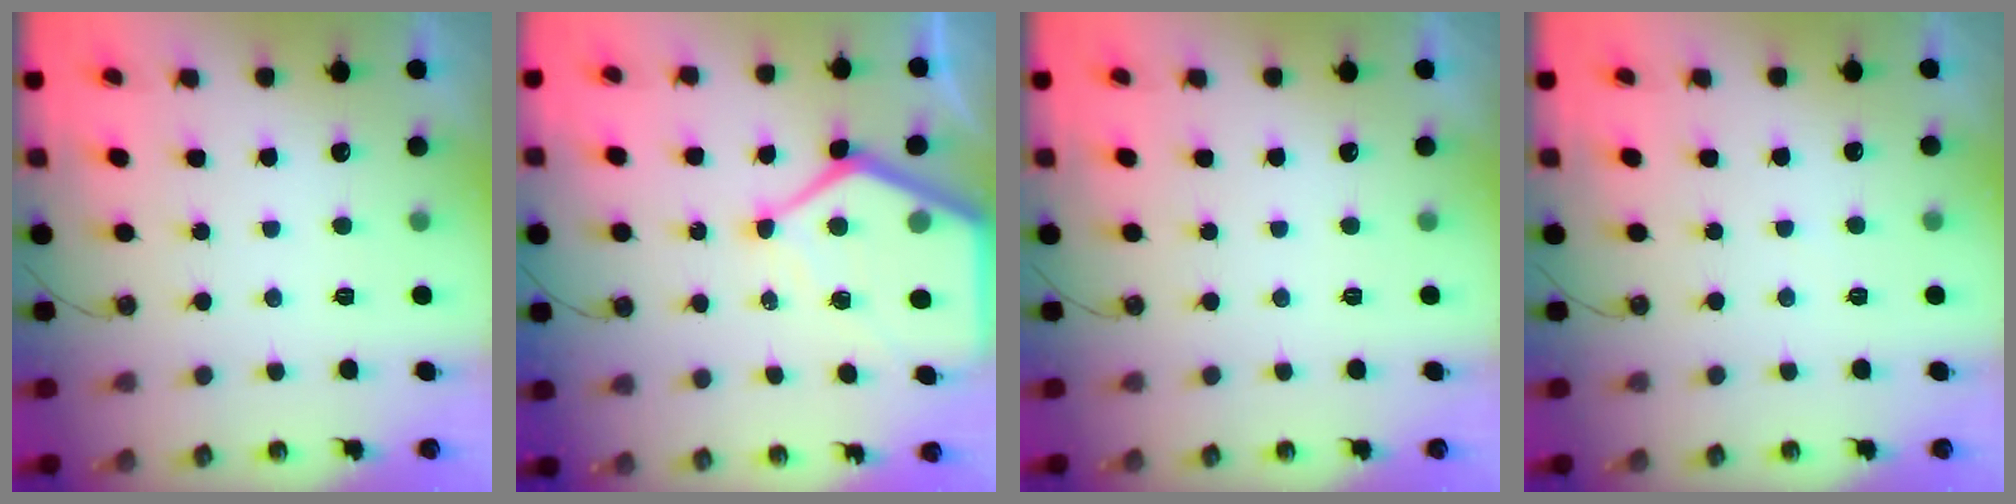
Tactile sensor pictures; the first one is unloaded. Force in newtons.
{"total": 15.5, "press": 15.5, "slide": 1.4}
{"total": 0.0}
{"total": 2.4, "press": 2.3, "slide": 0.4}